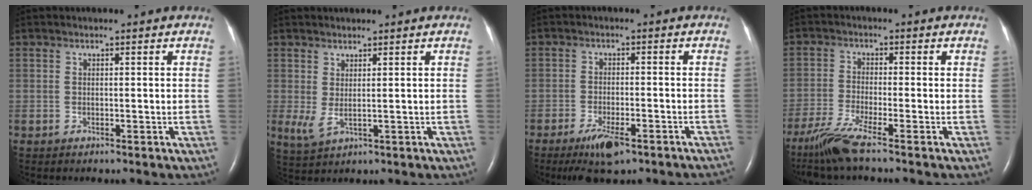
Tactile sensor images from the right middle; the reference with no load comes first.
{"total": 3.2, "force": [0.3, 0.9, 3.1], "torque": [-0.075, -0.002, 0.019]}
{"total": 8.0, "force": [-5.9, 1.4, 5.3], "torque": [-0.081, -0.016, -0.094]}
{"total": 6.9, "force": [-5.3, -0.8, 4.4], "torque": [-0.093, -0.028, -0.104]}